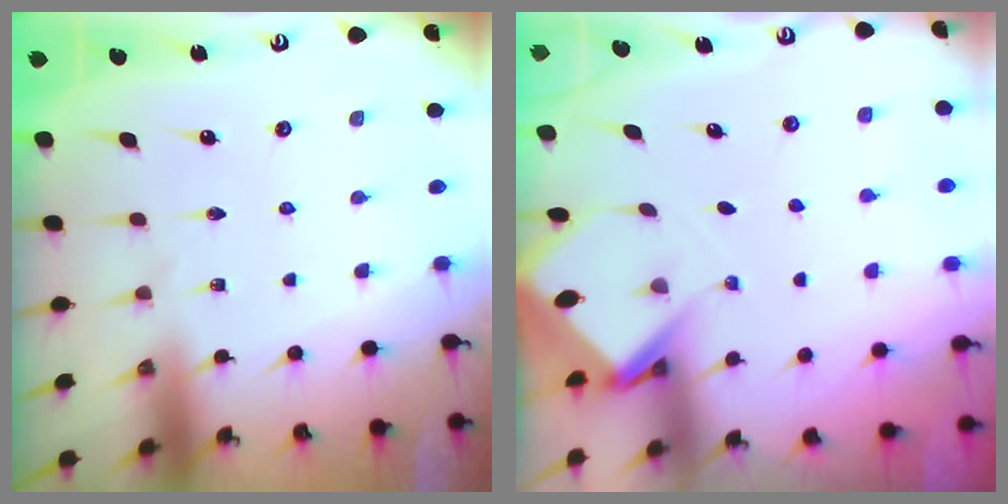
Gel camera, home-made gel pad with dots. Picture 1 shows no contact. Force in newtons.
{"total": 3.5, "press": 3.5, "slide": 0.2}